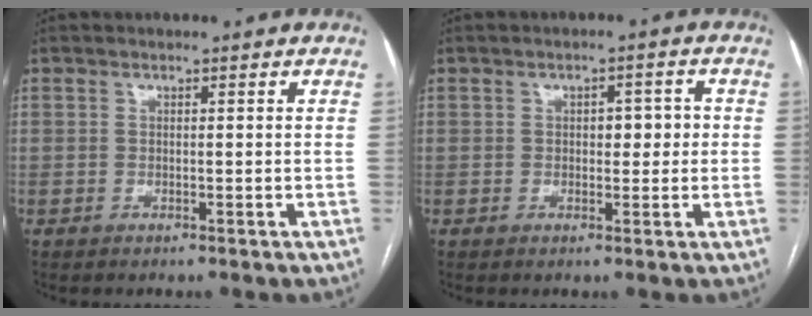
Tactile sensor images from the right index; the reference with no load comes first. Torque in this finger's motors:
{"motor_torque": [0.46, 0.17, 0.21, 0.05]}